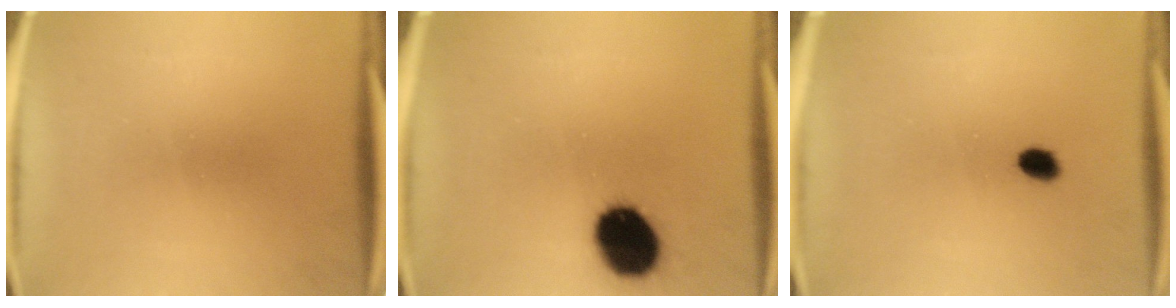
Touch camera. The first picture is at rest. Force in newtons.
{"total": 15.0}
{"total": 2.6}